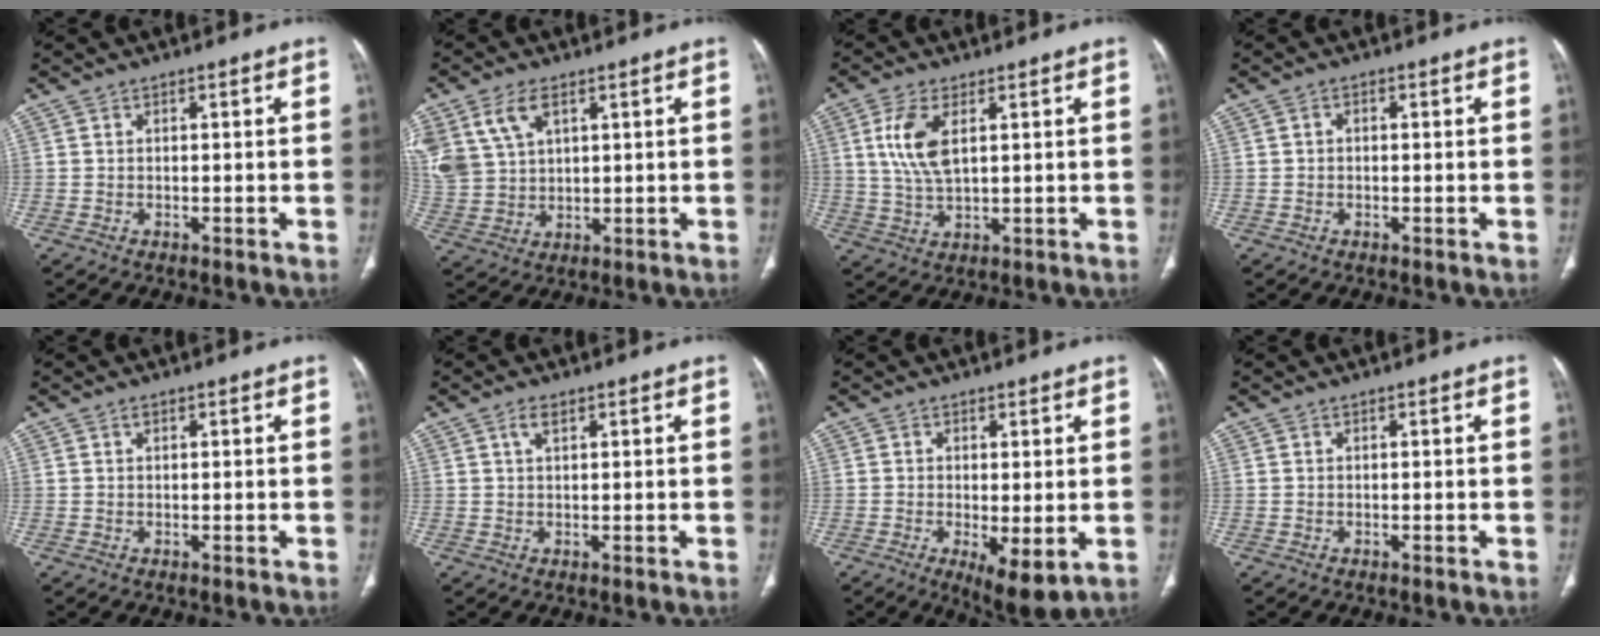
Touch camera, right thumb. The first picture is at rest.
{"total": 10.7, "force": [5.1, 6.6, 6.6], "torque": [-0.141, -0.006, 0.116]}
{"total": 8.2, "force": [2.5, 3.8, 6.9], "torque": [-0.150, -0.008, 0.053]}
{"total": 0.9, "force": [0.0, 0.8, 0.6], "torque": [-0.006, 0.004, -0.002]}
{"total": 0.8, "force": [0.4, 0.4, 0.5], "torque": [-0.009, 0.000, 0.006]}
{"total": 2.1, "force": [1.1, 0.9, 1.5], "torque": [-0.030, 0.002, 0.023]}
{"total": 7.3, "force": [-1.7, 2.6, 6.6], "torque": [-0.105, -0.023, -0.021]}
{"total": 0.0}